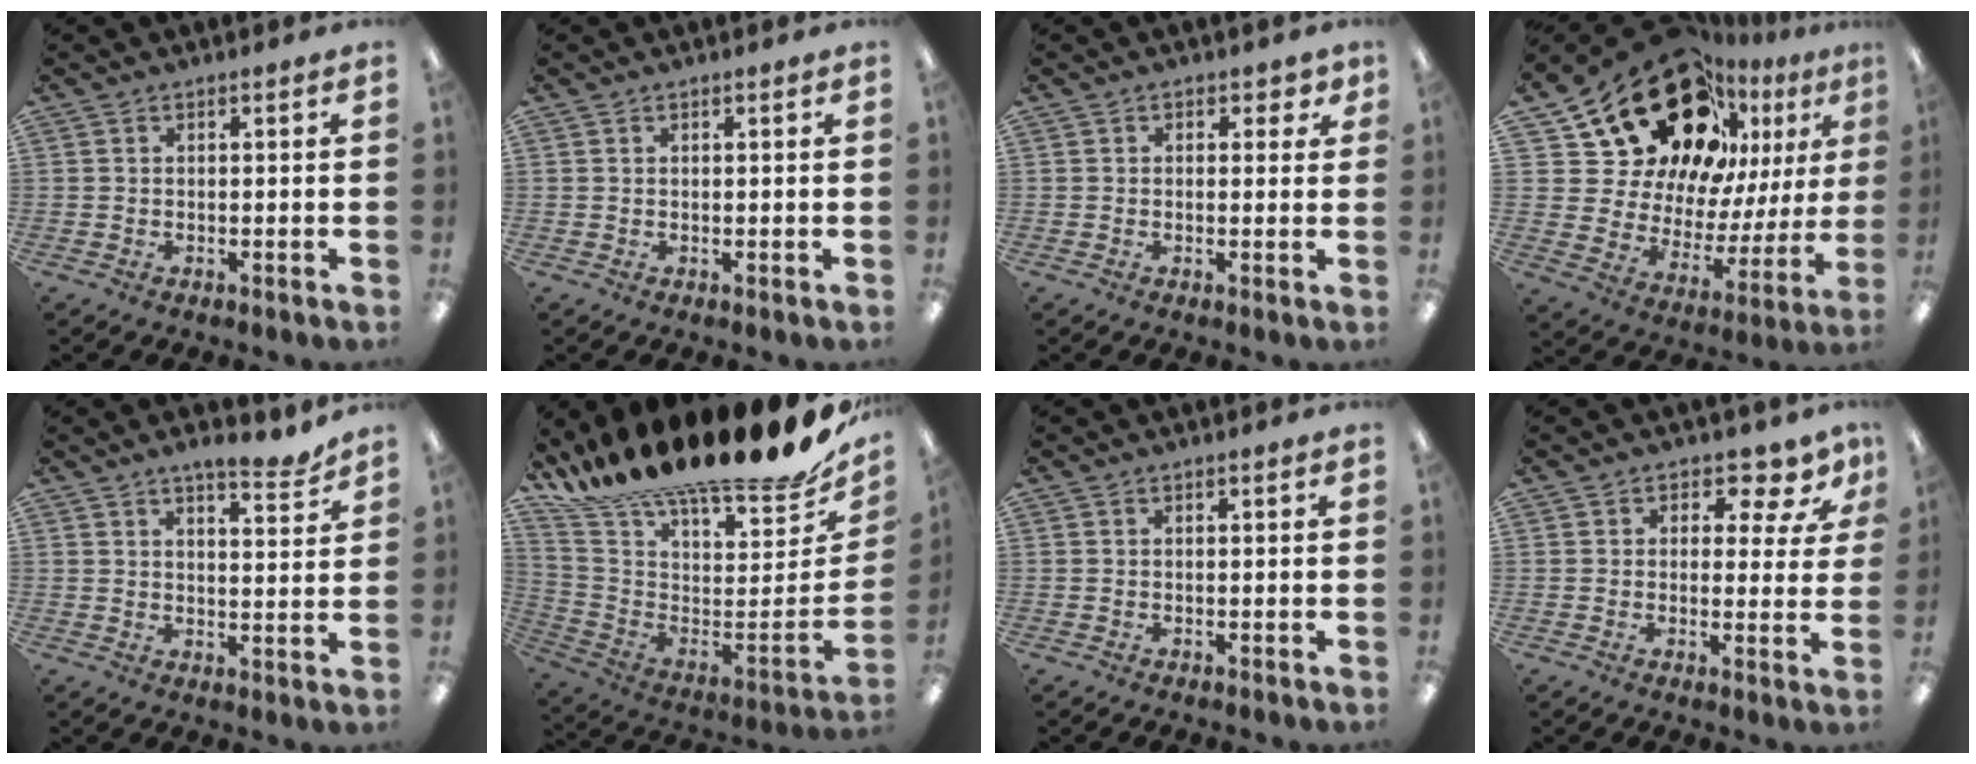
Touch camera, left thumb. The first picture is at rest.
{"total": 0.5, "force": [0.3, 0.2, 0.4], "torque": [-0.008, 0.002, 0.005]}
{"total": 2.4, "force": [1.0, 1.6, 1.4], "torque": [-0.011, 0.001, 0.013]}
{"total": 26.6, "force": [19.3, 14.1, 11.7], "torque": [-0.183, -0.129, 0.359]}
{"total": 6.3, "force": [5.2, 1.5, 3.1], "torque": [-0.033, -0.037, 0.086]}
{"total": 19.6, "force": [14.8, 4.2, 12.1], "torque": [-0.169, -0.134, 0.247]}
{"total": 0.0}
{"total": 6.0, "force": [3.5, 3.5, 3.4], "torque": [-0.042, -0.021, 0.055]}